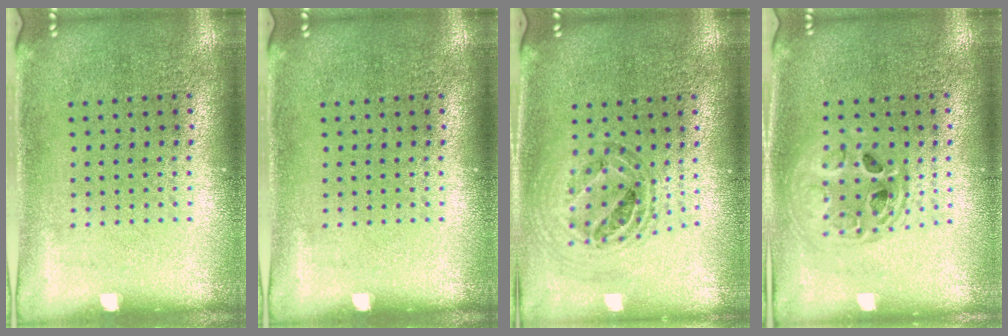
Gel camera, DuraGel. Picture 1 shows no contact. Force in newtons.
{"total": 0.0}
{"total": 0.9, "press": 0.9, "slide": 0.0}
{"total": 1.5, "press": 1.3, "slide": 0.8}